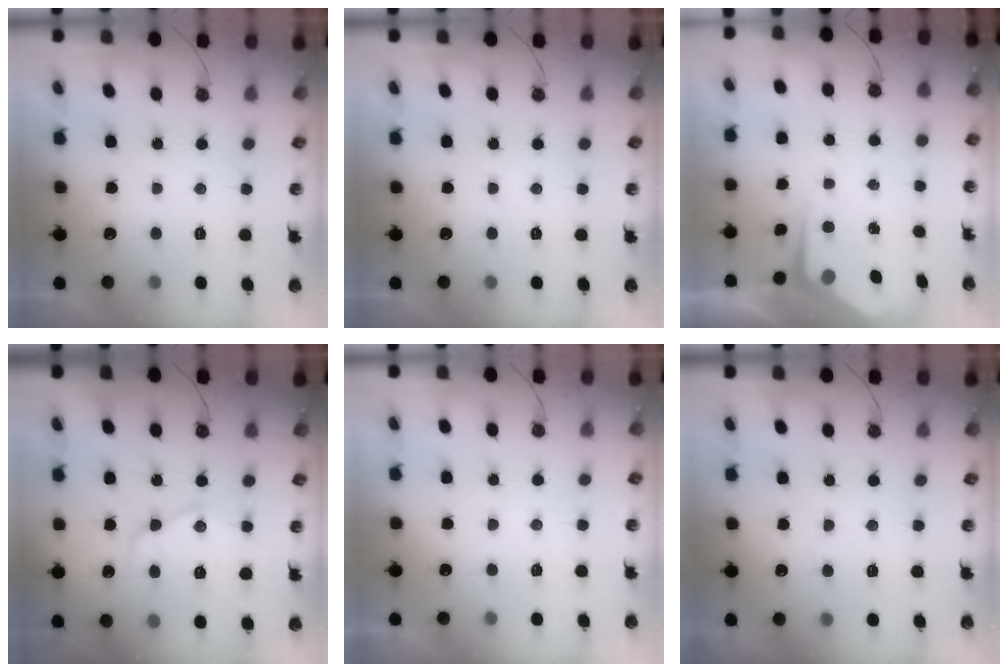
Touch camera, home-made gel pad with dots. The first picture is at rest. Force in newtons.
{"total": 0.0}
{"total": 4.3, "press": 4.2, "slide": 0.3}
{"total": 13.8, "press": 13.7, "slide": 1.1}
{"total": 3.4, "press": 3.4, "slide": 0.4}
{"total": 3.1, "press": 3.1, "slide": 0.5}